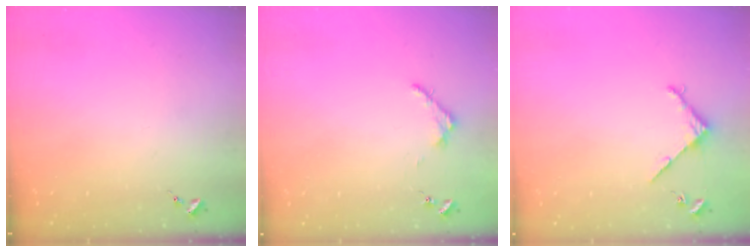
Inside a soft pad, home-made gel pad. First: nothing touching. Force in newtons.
{"total": 3.2, "press": 3.2, "slide": 0.4}
{"total": 3.4, "press": 3.4, "slide": 0.4}